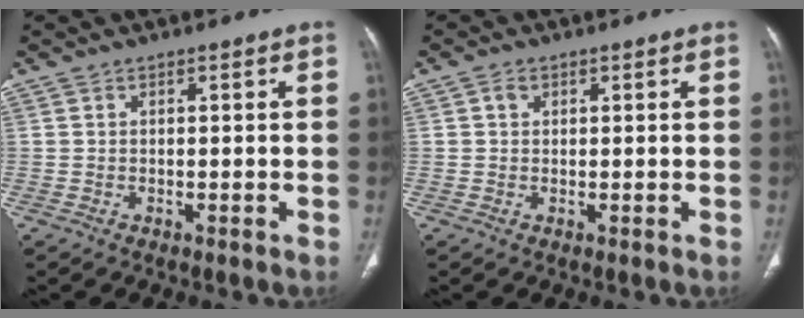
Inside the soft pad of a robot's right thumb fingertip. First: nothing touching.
{"total": 1.3, "force": [0.5, 1.1, 0.6], "torque": [-0.005, 0.001, 0.006]}